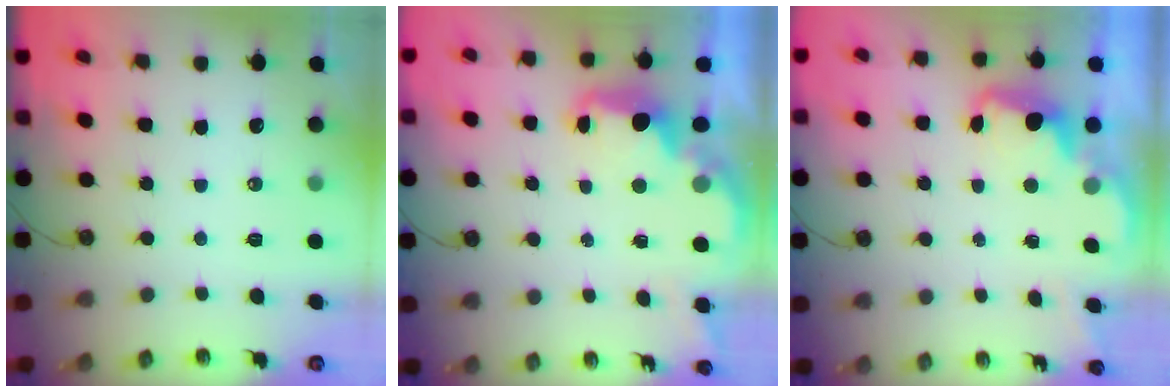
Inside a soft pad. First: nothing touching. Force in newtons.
{"total": 2.8, "press": 2.7, "slide": 0.7}
{"total": 2.4, "press": 2.3, "slide": 0.7}